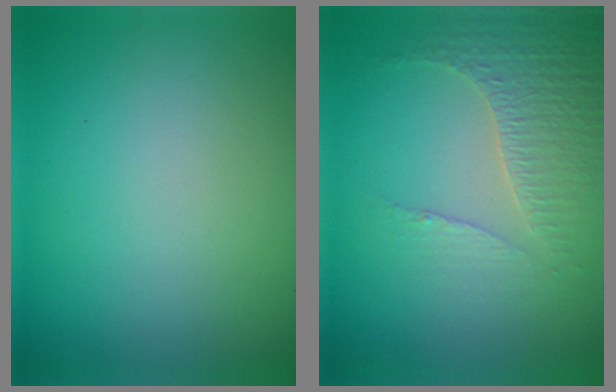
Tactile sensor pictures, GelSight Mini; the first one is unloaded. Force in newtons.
{"total": 4.2, "press": 3.0, "slide": 2.9}